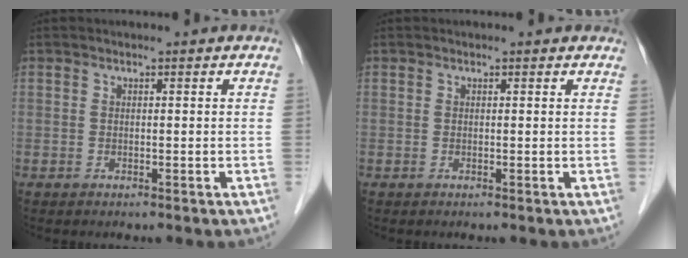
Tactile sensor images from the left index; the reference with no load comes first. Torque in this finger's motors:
{"motor_torque": [0.40, -0.12, -0.01, -0.01]}